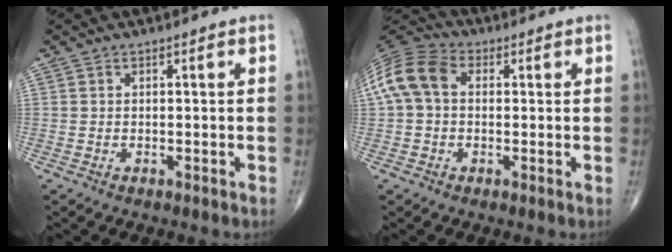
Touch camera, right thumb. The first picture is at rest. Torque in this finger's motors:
{"motor_torque": [-0.52, 0.67, 0.95, 0.14, 0.10]}